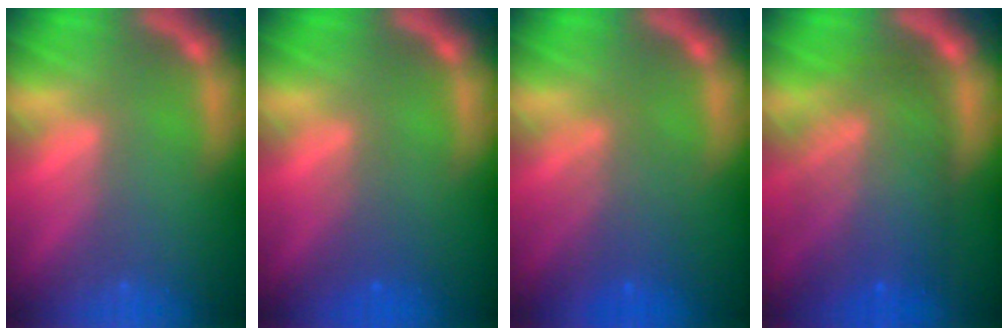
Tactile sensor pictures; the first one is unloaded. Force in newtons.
{"total": 2.0}
{"total": 4.1}
{"total": 9.5}